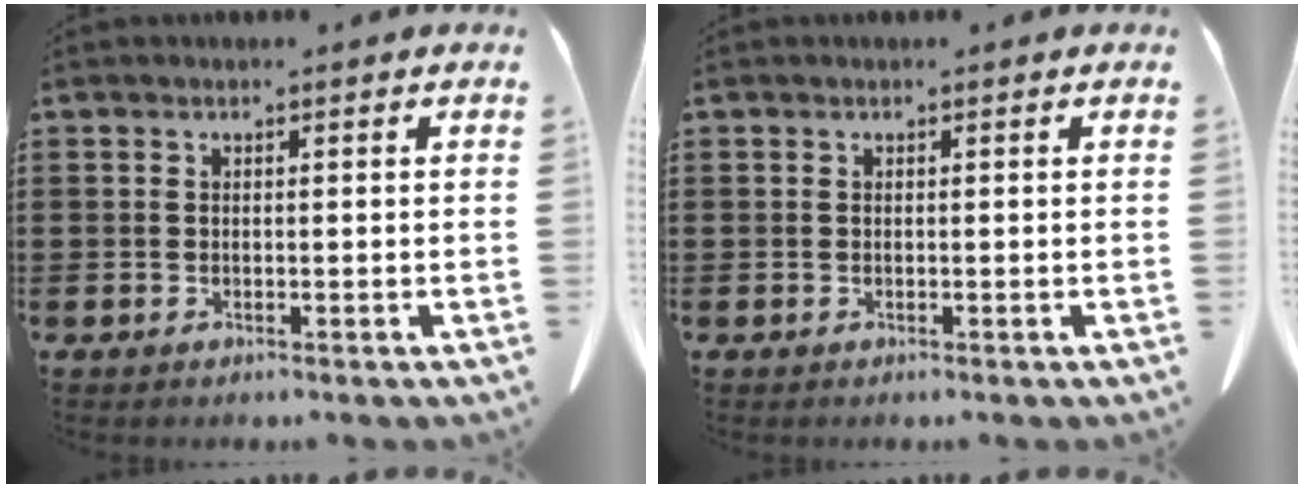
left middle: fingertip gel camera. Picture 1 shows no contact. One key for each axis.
{"total": 0.0}